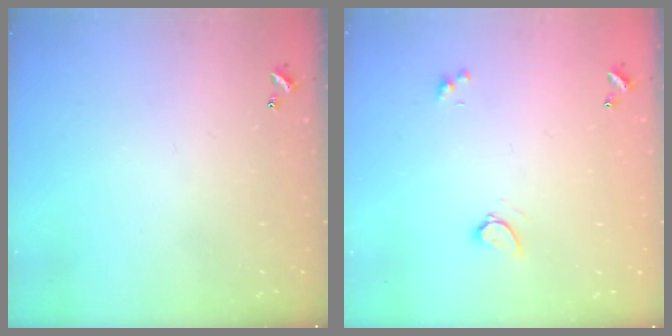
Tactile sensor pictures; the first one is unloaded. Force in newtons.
{"total": 1.0, "press": 1.0, "slide": 0.2}